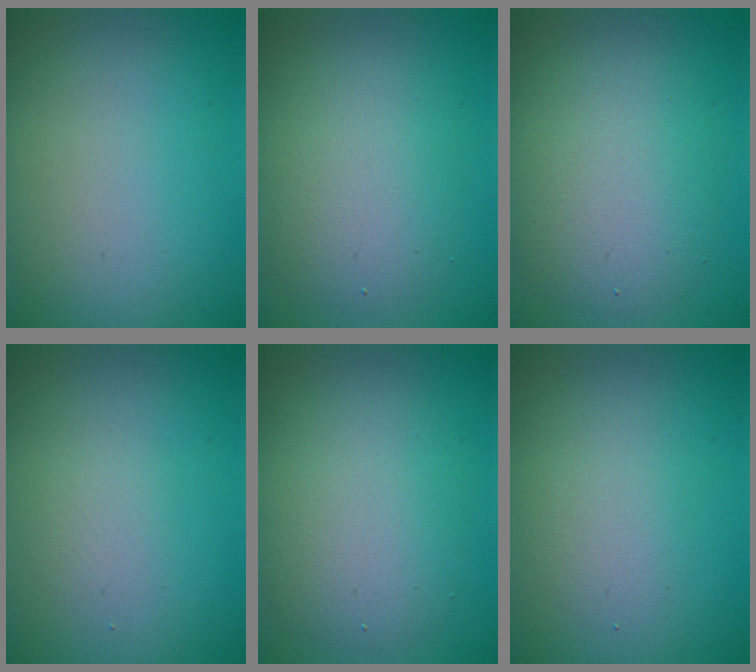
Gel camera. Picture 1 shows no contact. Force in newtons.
{"total": 4.4, "press": 4.4, "slide": 0.3}
{"total": 5.7, "press": 5.7, "slide": 0.3}
{"total": 1.3, "press": 1.3, "slide": 0.0}
{"total": 5.5, "press": 5.5, "slide": 0.2}
{"total": 2.1, "press": 2.1, "slide": 0.2}